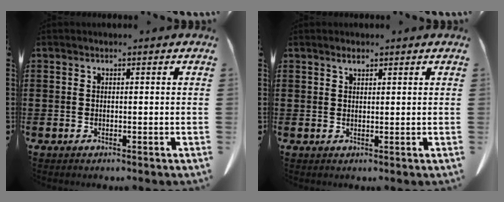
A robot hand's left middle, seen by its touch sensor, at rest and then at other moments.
{"total": 1.4, "force": [1.1, 0.3, 0.8], "torque": [-0.010, -0.004, 0.020]}